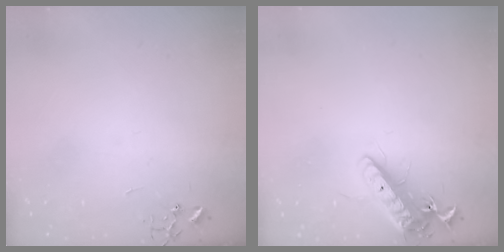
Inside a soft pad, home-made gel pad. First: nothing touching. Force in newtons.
{"total": 13.6, "press": 13.4, "slide": 2.3}